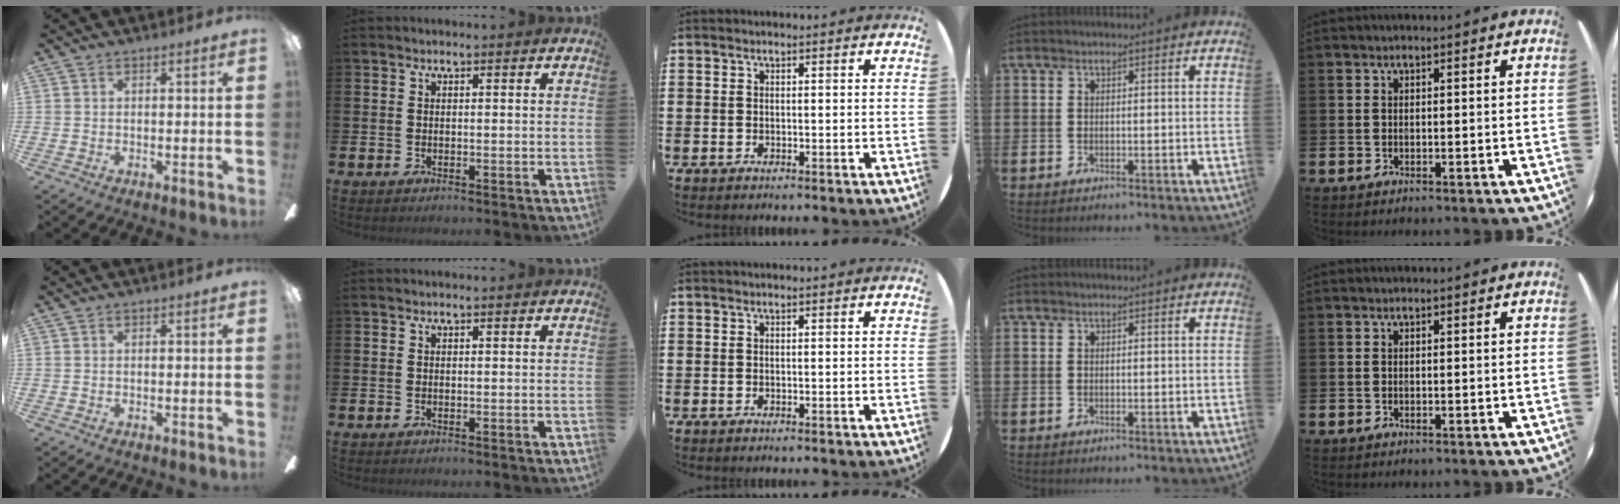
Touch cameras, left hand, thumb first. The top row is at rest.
{}